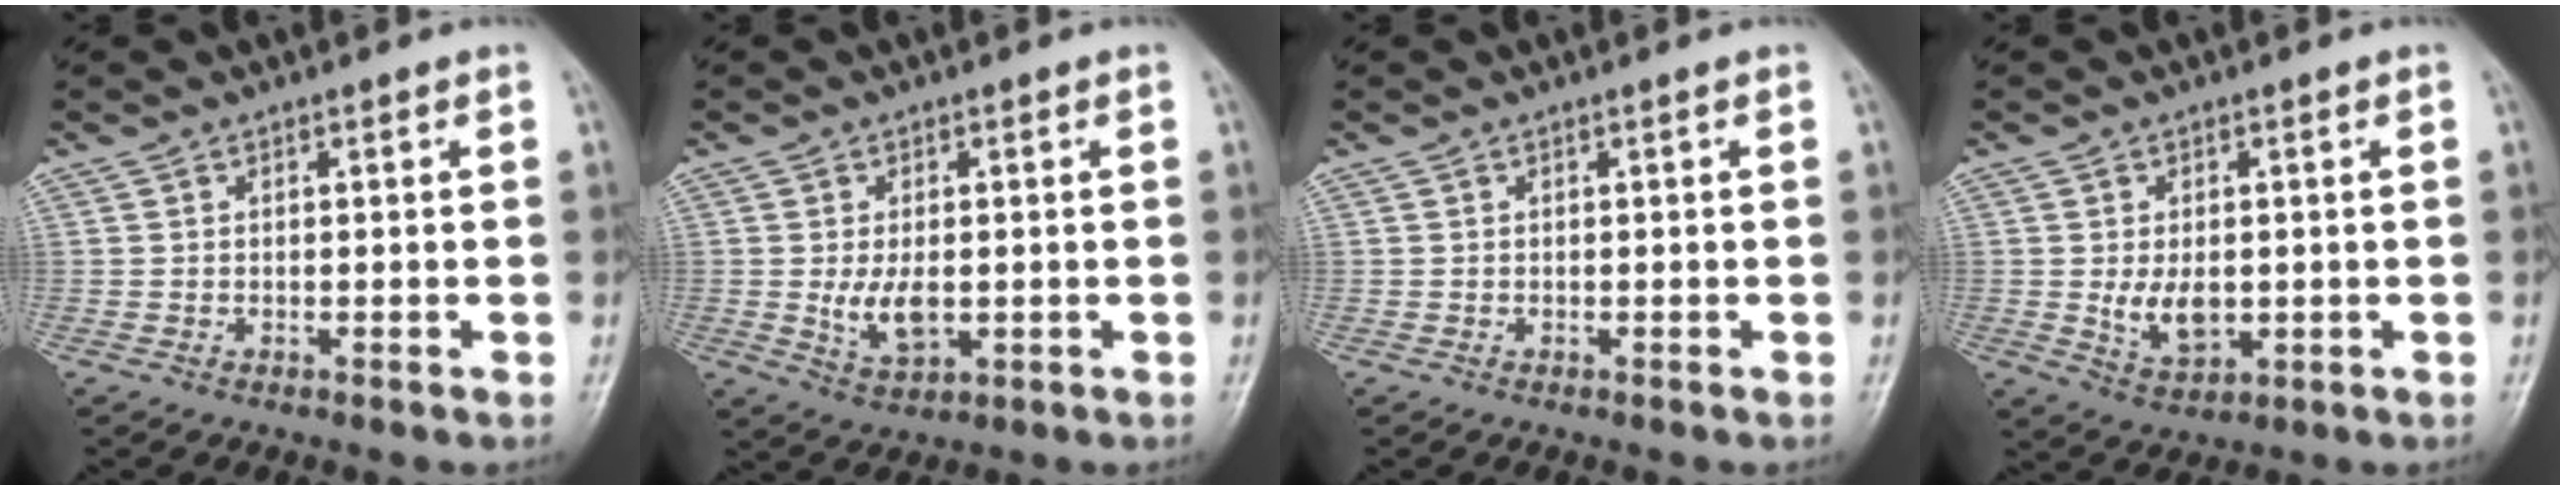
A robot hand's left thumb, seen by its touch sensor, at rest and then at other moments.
{"total": 5.7, "force": [-0.3, 3.4, 4.6], "torque": [-0.076, -0.012, 0.002]}
{"total": 0.0}
{"total": 6.1, "force": [-0.2, 4.0, 4.6], "torque": [-0.064, -0.011, 0.008]}